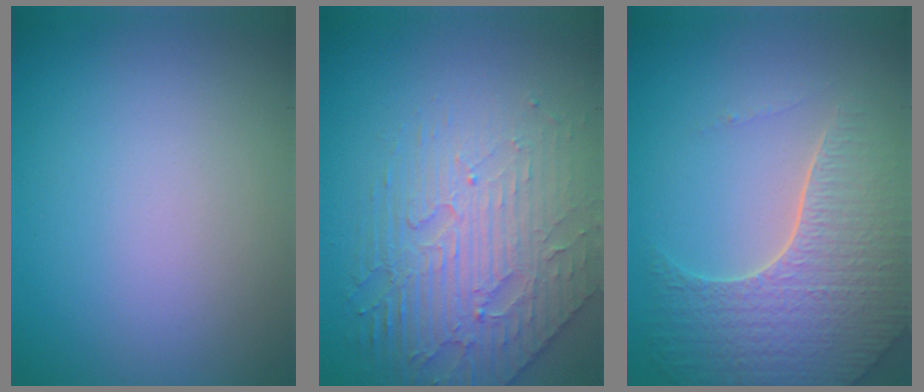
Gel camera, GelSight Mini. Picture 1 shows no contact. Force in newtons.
{"total": 5.0, "press": 4.4, "slide": 2.5}
{"total": 6.4, "press": 5.0, "slide": 4.0}